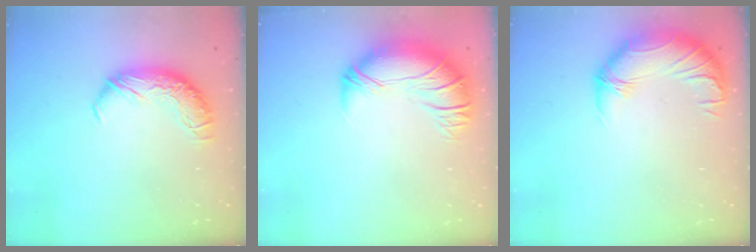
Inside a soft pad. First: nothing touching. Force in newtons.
{"total": 2.8, "press": 0.2, "slide": 2.8}
{"total": 2.4, "press": 0.8, "slide": 2.3}